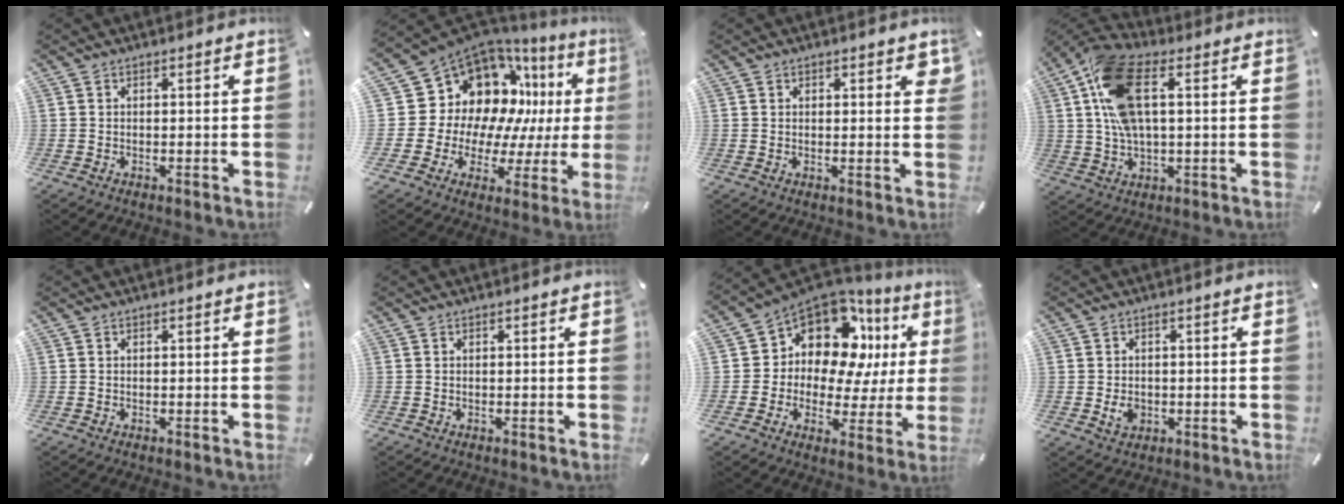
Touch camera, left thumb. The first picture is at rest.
{"total": 16.1, "force": [8.1, 11.8, 7.4], "torque": [-0.112, -0.098, 0.159]}
{"total": 1.7, "force": [0.9, 1.0, 1.0], "torque": [-0.005, -0.003, 0.013]}
{"total": 14.8, "force": [3.6, 7.4, 12.3], "torque": [-0.263, 0.001, 0.069]}
{"total": 0.0}
{"total": 0.0}
{"total": 13.2, "force": [6.2, 9.5, 6.9], "torque": [-0.120, -0.062, 0.109]}
{"total": 3.3, "force": [-0.5, 2.8, 1.7], "torque": [-0.027, -0.001, -0.012]}